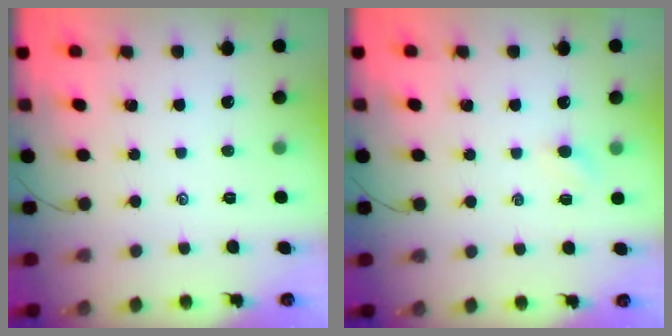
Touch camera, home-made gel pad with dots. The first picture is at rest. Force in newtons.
{"total": 3.1, "press": 3.0, "slide": 0.9}